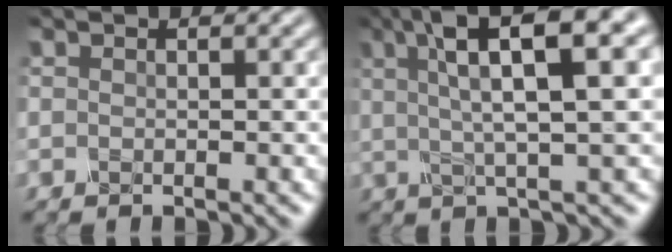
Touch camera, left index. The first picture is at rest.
{"total": 10.6, "force": [3.9, 2.6, 9.5], "torque": [-0.148, 0.021, 0.068]}